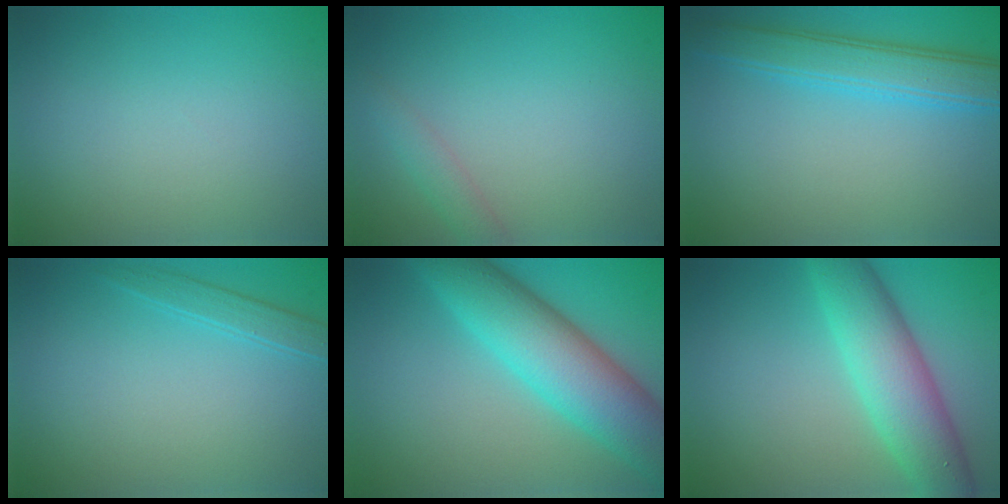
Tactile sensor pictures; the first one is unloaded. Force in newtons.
{"total": 1.6, "press": 1.6, "slide": 0.0}
{"total": 4.6, "press": 4.6, "slide": 0.1}
{"total": 1.6, "press": 1.6, "slide": 0.1}
{"total": 8.9, "press": 8.9, "slide": 0.2}
{"total": 6.8, "press": 6.8, "slide": 0.3}